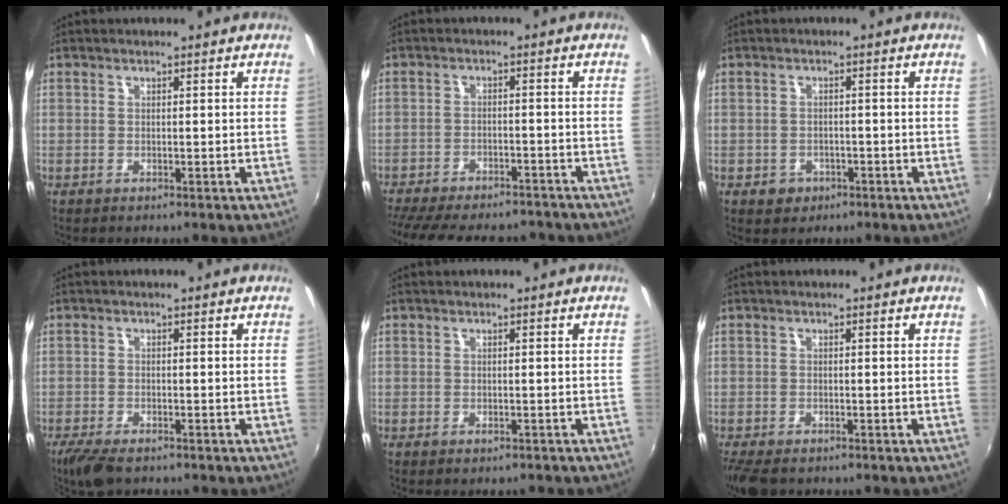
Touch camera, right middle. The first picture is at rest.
{"total": 18.4, "force": [-15.6, 6.0, 7.8], "torque": [-0.173, -0.017, -0.217]}
{"total": 3.4, "force": [-1.5, 2.8, 1.0], "torque": [-0.027, 0.003, -0.018]}
{"total": 5.7, "force": [-4.4, 1.8, 3.1], "torque": [-0.080, -0.022, -0.082]}
{"total": 1.1, "force": [-0.9, 0.5, 0.5], "torque": [-0.009, -0.003, -0.012]}
{"total": 5.7, "force": [-4.4, 2.2, 2.9], "torque": [-0.072, -0.029, -0.082]}